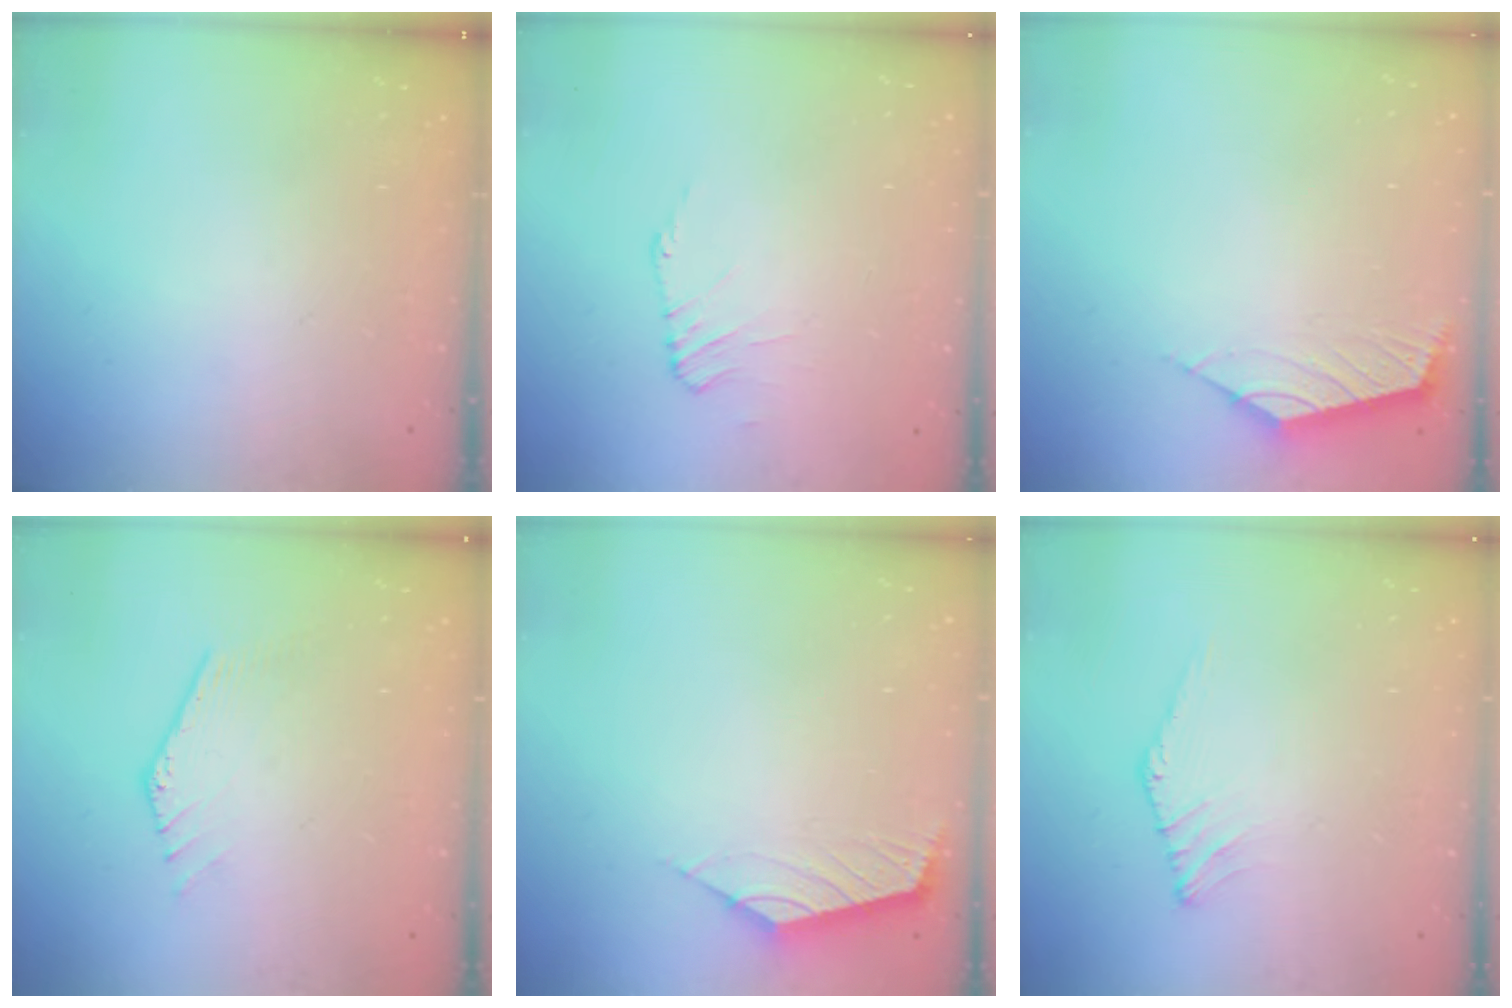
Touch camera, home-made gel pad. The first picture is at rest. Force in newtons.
{"total": 1.1, "press": 1.0, "slide": 0.3}
{"total": 2.7, "press": 2.6, "slide": 0.7}
{"total": 1.1, "press": 1.1, "slide": 0.3}
{"total": 2.4, "press": 2.3, "slide": 0.6}
{"total": 0.0}